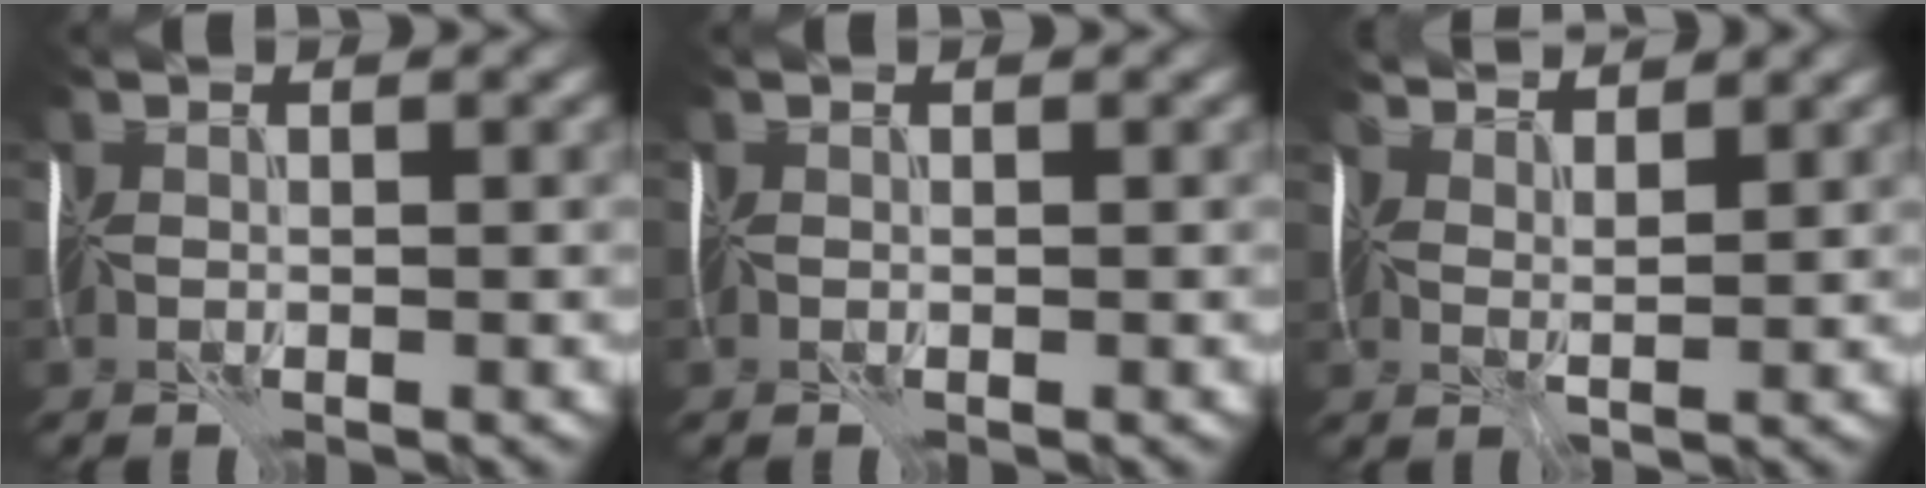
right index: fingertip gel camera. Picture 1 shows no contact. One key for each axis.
{"total": 0.0}
{"total": 4.7, "fx": 4.5, "fy": 0.8, "fz": 1.3, "tx": -0.034, "ty": 0.021, "tz": 0.059}